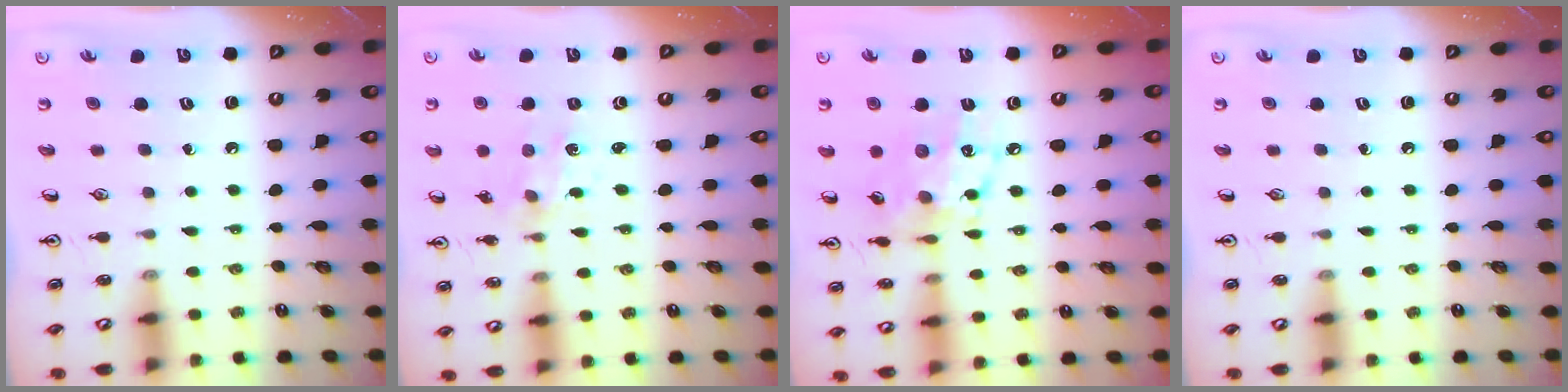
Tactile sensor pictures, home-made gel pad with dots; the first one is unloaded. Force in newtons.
{"total": 1.3, "press": 1.3, "slide": 0.3}
{"total": 12.2, "press": 12.1, "slide": 0.7}
{"total": 0.0}